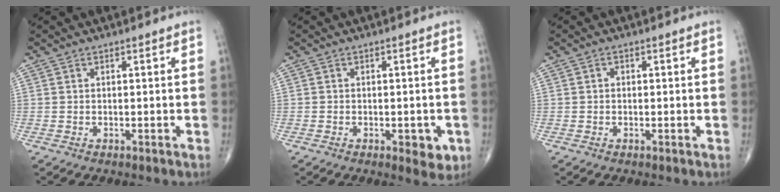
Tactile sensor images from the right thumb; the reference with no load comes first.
{"total": 4.0, "force": [-1.4, 2.0, 3.2], "torque": [-0.025, -0.003, -0.015]}
{"total": 0.7, "force": [0.0, 0.6, 0.5], "torque": [-0.005, 0.003, -0.001]}